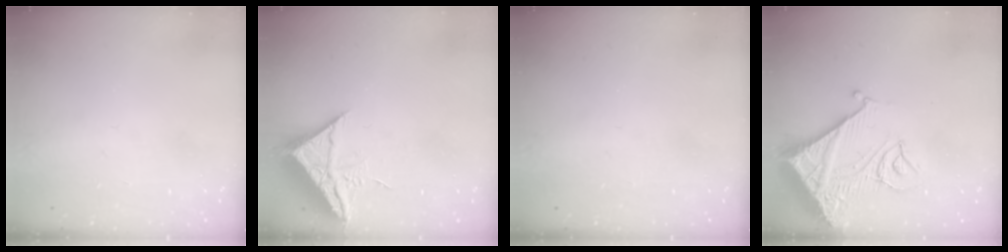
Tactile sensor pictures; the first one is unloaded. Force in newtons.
{"total": 10.4, "press": 10.3, "slide": 1.1}
{"total": 0.0}
{"total": 14.7, "press": 14.6, "slide": 1.6}